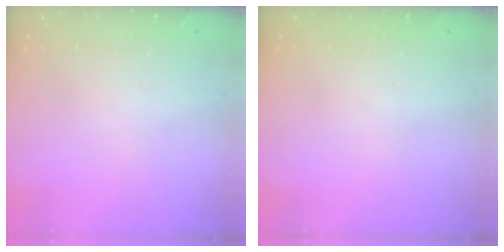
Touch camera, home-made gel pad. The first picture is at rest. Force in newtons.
{"total": 0.0}